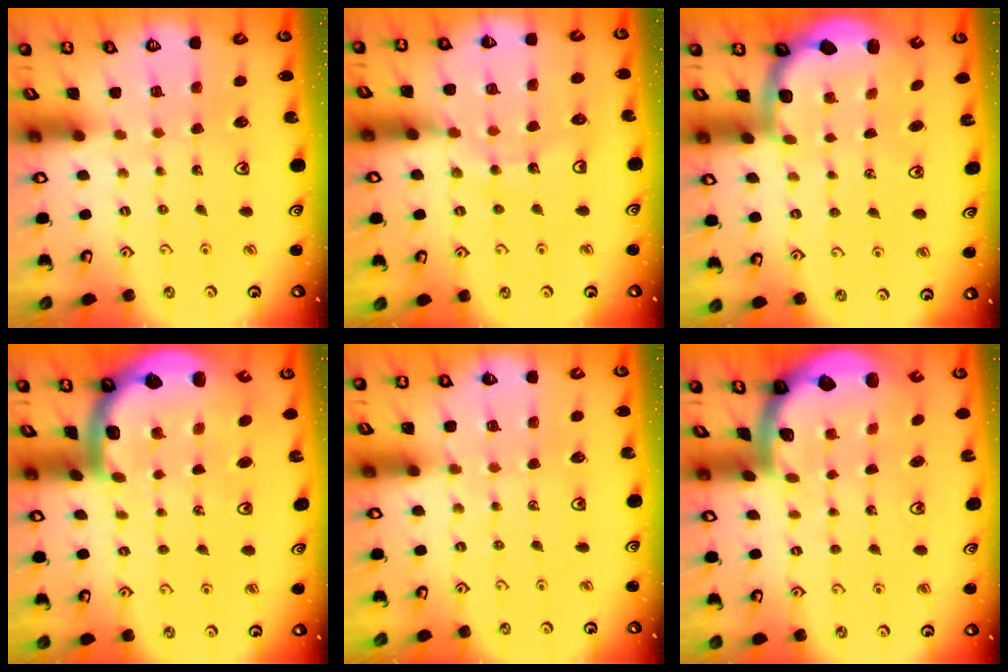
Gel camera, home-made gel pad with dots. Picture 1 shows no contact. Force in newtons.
{"total": 12.1, "press": 12.0, "slide": 1.3}
{"total": 2.3, "press": 2.0, "slide": 1.2}
{"total": 7.5, "press": 7.3, "slide": 1.8}
{"total": 6.8, "press": 6.7, "slide": 1.3}
{"total": 1.9, "press": 1.8, "slide": 0.5}